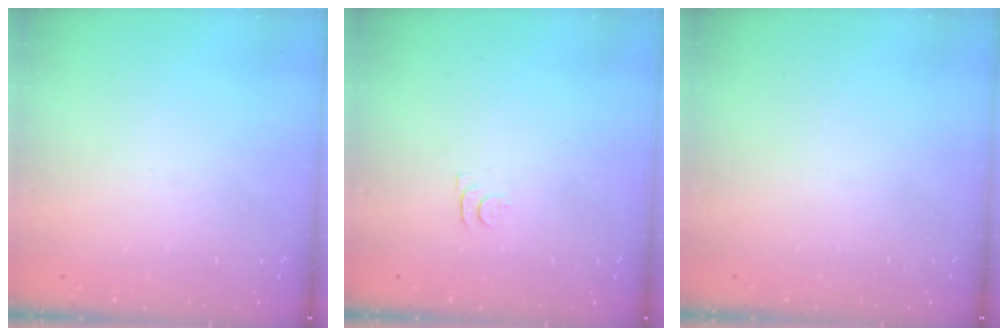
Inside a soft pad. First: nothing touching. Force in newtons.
{"total": 4.2, "press": 4.1, "slide": 0.7}
{"total": 1.6, "press": 1.6, "slide": 0.1}